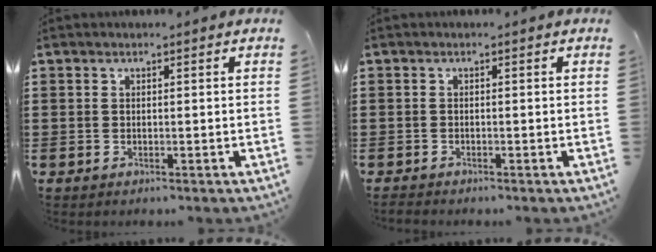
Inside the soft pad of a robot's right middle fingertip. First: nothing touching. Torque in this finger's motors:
{"motor_torque": [0.01, 0.00, -0.02, 0.01]}